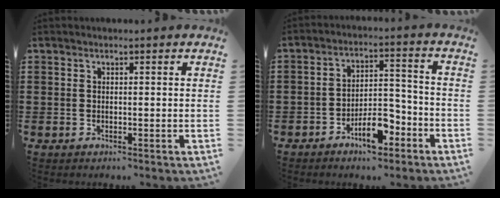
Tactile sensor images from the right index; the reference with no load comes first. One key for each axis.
{"total": 7.4, "fx": -4.5, "fy": 3.1, "fz": 4.9, "tx": -0.081, "ty": 0.018, "tz": -0.081}